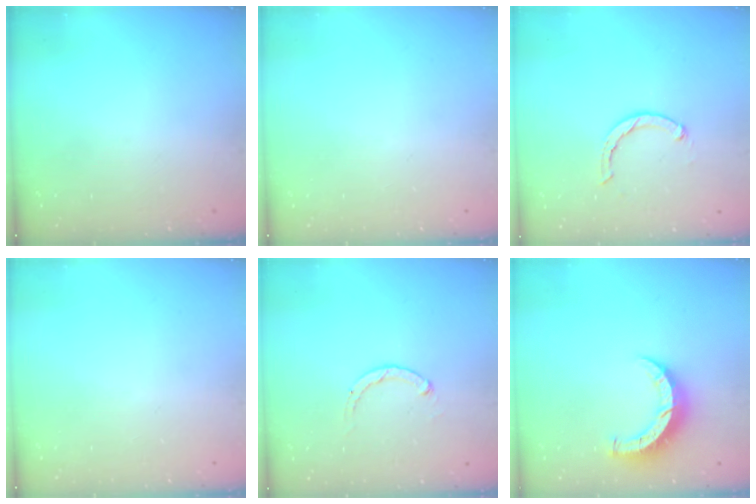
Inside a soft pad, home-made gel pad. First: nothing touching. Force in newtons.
{"total": 0.0}
{"total": 1.9, "press": 1.9, "slide": 0.3}
{"total": 0.0}
{"total": 1.8, "press": 1.7, "slide": 0.5}
{"total": 7.7, "press": 7.7, "slide": 0.5}